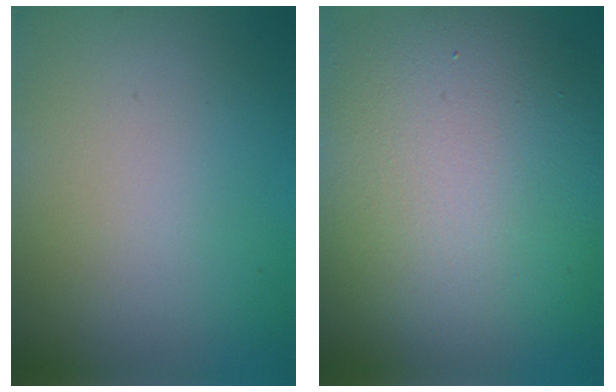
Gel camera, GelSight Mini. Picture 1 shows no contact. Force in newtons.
{"total": 13.0, "press": 13.0, "slide": 0.8}